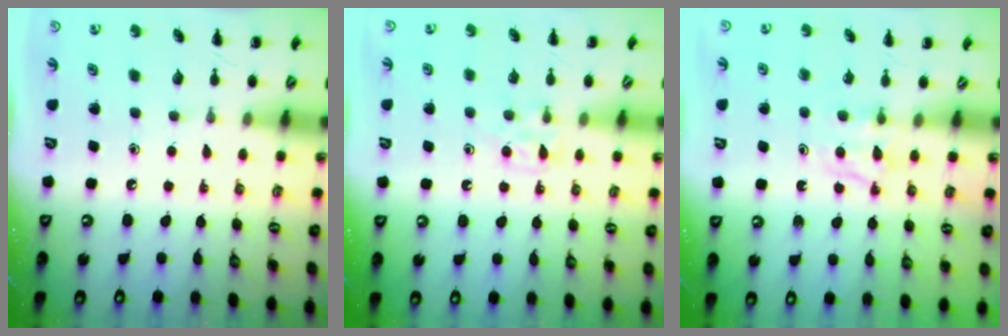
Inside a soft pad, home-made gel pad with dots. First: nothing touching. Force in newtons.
{"total": 4.7, "press": 4.4, "slide": 1.5}
{"total": 5.1, "press": 4.9, "slide": 1.5}